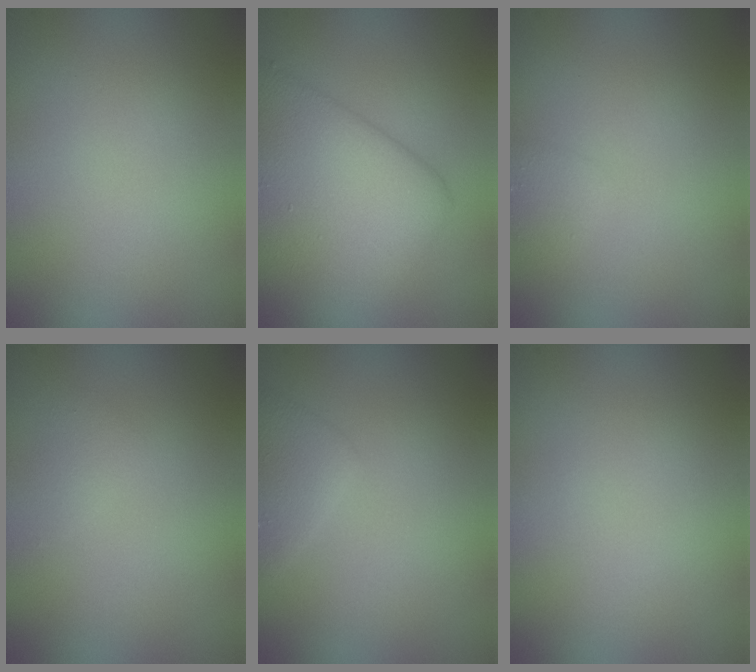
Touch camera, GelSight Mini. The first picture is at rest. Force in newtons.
{"total": 8.3, "press": 8.3, "slide": 0.3}
{"total": 1.0, "press": 1.0, "slide": 0.1}
{"total": 0.8, "press": 0.8, "slide": 0.1}
{"total": 2.2, "press": 2.2, "slide": 0.1}
{"total": 0.0}